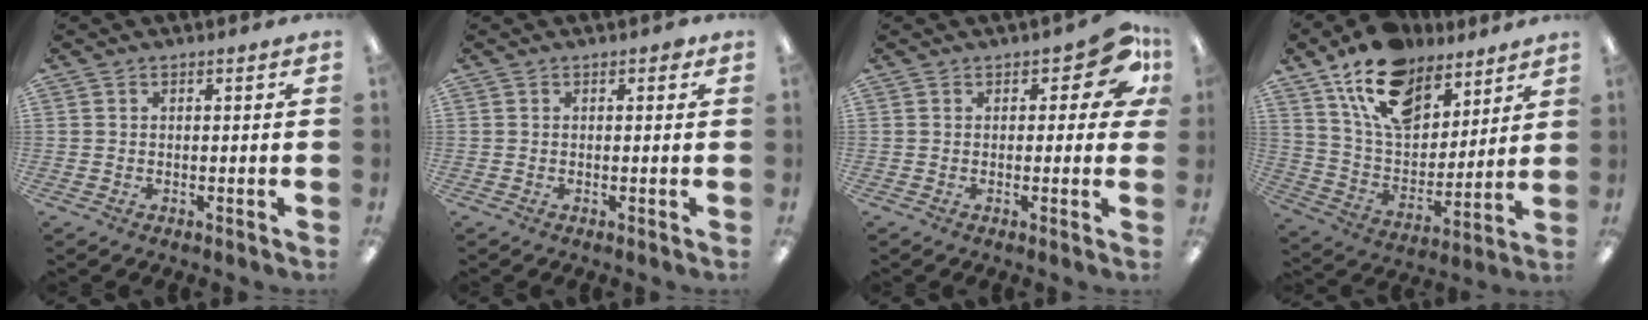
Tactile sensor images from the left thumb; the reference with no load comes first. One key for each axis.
{"total": 0.9, "fx": 0.4, "fy": 0.6, "fz": 0.6, "tx": -0.006, "ty": -0.001, "tz": 0.004}
{"total": 7.9, "fx": 3.4, "fy": 3.9, "fz": 5.9, "tx": -0.066, "ty": -0.008, "tz": 0.057}
{"total": 17.4, "fx": 11.9, "fy": 9.6, "fz": 8.3, "tx": -0.156, "ty": -0.059, "tz": 0.219}